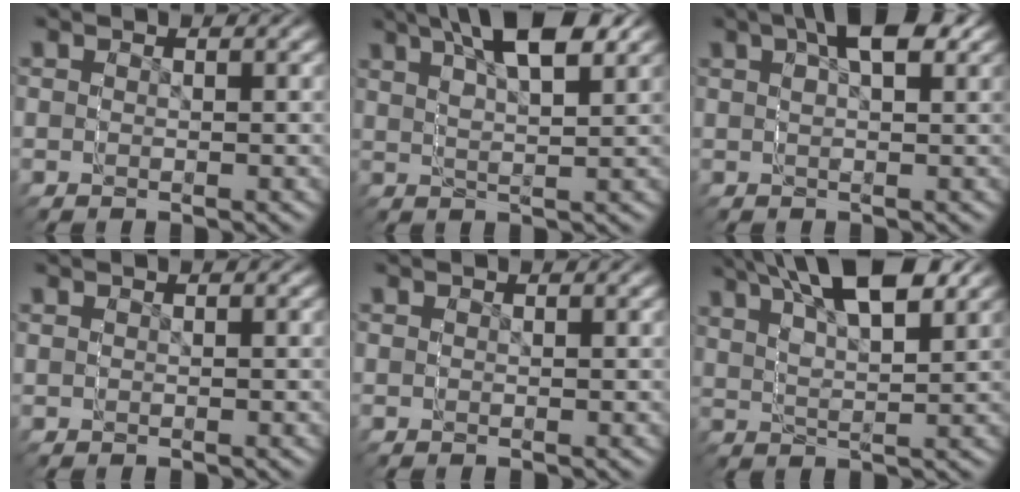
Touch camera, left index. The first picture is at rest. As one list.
[{"total": 5.8, "force": [4.9, 0.8, 3.0], "torque": [-0.058, 0.026, 0.066]}, {"total": 2.6, "force": [1.7, 0.6, 1.8], "torque": [-0.020, 0.015, 0.018]}, {"total": 0.0}, {"total": 0.0}, {"total": 6.7, "force": [5.7, 1.8, 3.1], "torque": [-0.068, 0.025, 0.074]}]